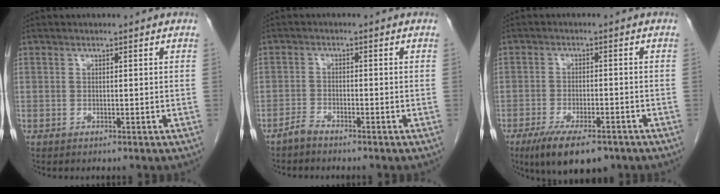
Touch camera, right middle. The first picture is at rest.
{"total": 1.8, "force": [-1.7, 0.1, 0.4], "torque": [-0.010, -0.002, -0.034]}
{"total": 10.0, "force": [-7.0, 3.0, 6.5], "torque": [-0.106, -0.015, -0.108]}